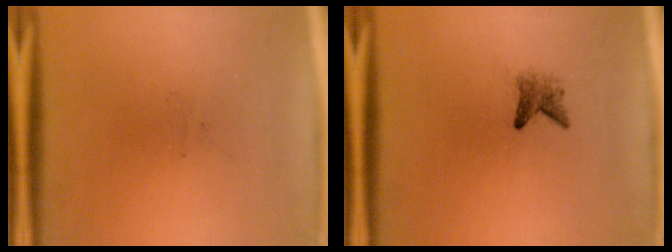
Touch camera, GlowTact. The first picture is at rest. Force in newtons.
{"total": 2.0}